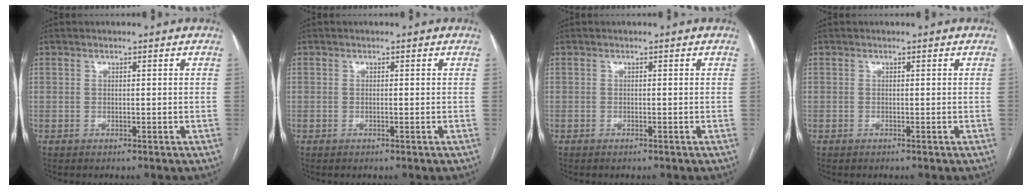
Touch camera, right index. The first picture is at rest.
{"total": 0.0}
{"total": 0.0}
{"total": 0.0}